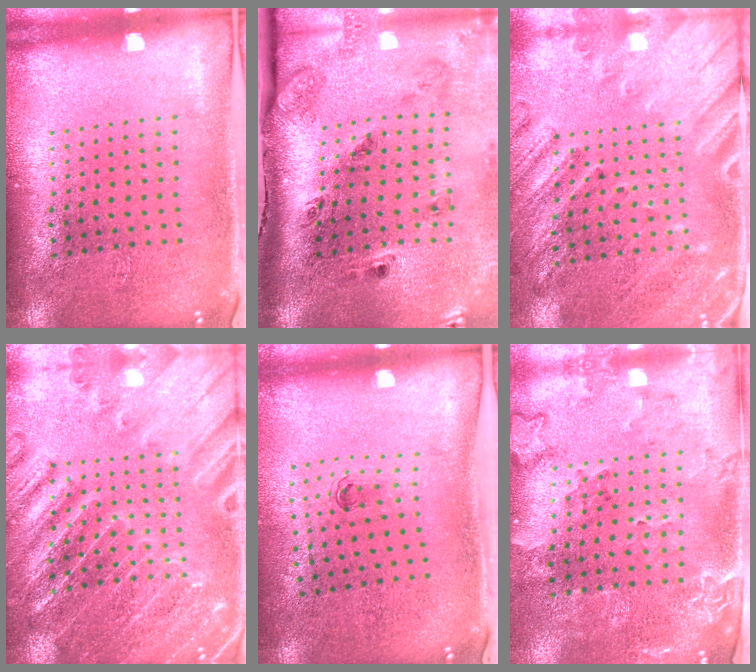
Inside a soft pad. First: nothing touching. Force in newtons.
{"total": 2.9, "press": 1.8, "slide": 2.2}
{"total": 2.5, "press": 2.0, "slide": 1.5}
{"total": 3.2, "press": 3.1, "slide": 0.7}
{"total": 0.6, "press": 0.3, "slide": 0.5}
{"total": 1.9, "press": 1.7, "slide": 1.0}